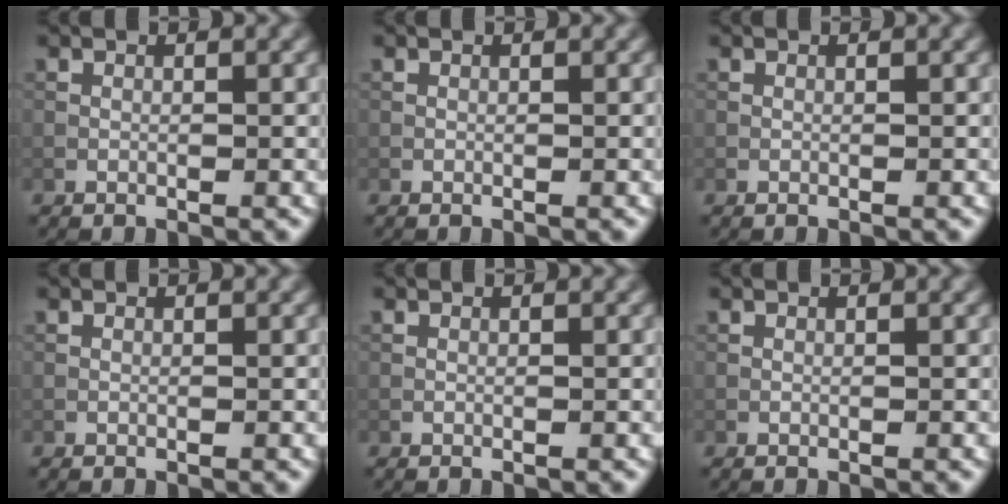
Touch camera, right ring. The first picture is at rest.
{"total": 0.0}
{"total": 0.0}
{"total": 0.0}
{"total": 0.0}
{"total": 0.0}